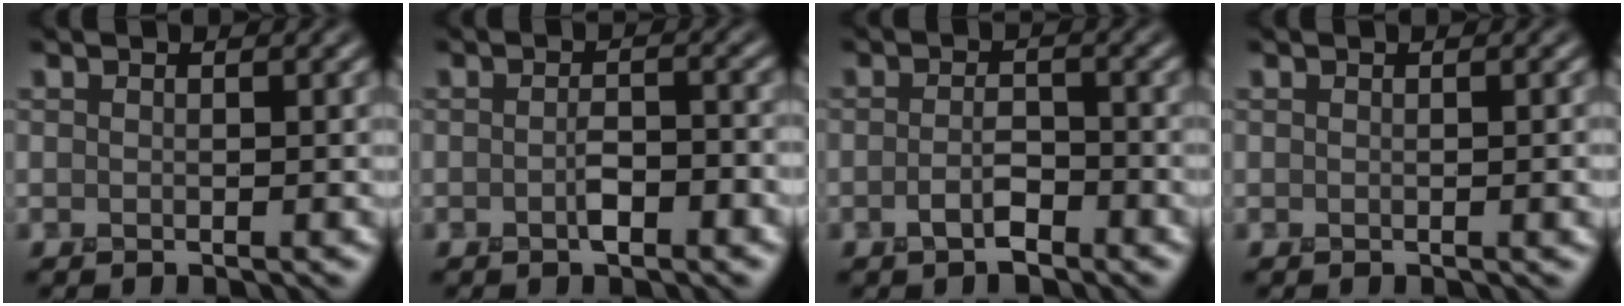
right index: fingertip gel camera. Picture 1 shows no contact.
{"total": 2.1, "force": [-0.8, 0.7, 1.8], "torque": [-0.036, 0.003, -0.015]}
{"total": 2.0, "force": [-1.3, 0.8, 1.3], "torque": [-0.029, 0.005, -0.028]}
{"total": 1.4, "force": [-0.1, 0.4, 1.3], "torque": [-0.014, -0.001, -0.004]}